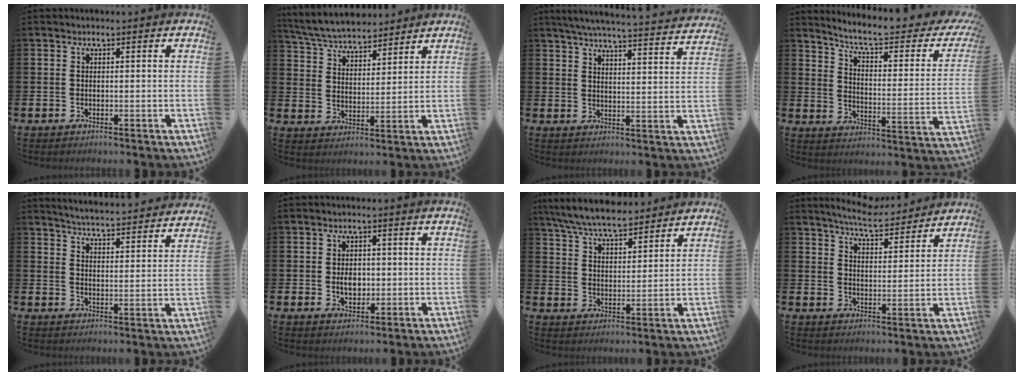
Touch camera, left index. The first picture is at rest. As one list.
[{"total": 5.9, "force": [5.7, 1.4, 1.0], "torque": [-0.050, -0.029, 0.102]}, {"total": 5.8, "force": [5.6, -0.1, 1.4], "torque": [-0.041, -0.040, 0.096]}, {"total": 7.3, "force": [6.0, 1.4, 3.9], "torque": [-0.094, -0.040, 0.093]}, {"total": 5.4, "force": [5.4, 0.0, 0.5], "torque": [-0.023, -0.046, 0.093]}, {"total": 3.5, "force": [-0.1, 2.5, 2.4], "torque": [-0.028, 0.000, -0.010]}, {"total": 7.5, "force": [7.1, 1.3, 2.2], "torque": [-0.074, -0.029, 0.130]}, {"total": 6.7, "force": [6.5, 0.5, 1.7], "torque": [-0.043, -0.039, 0.114]}]